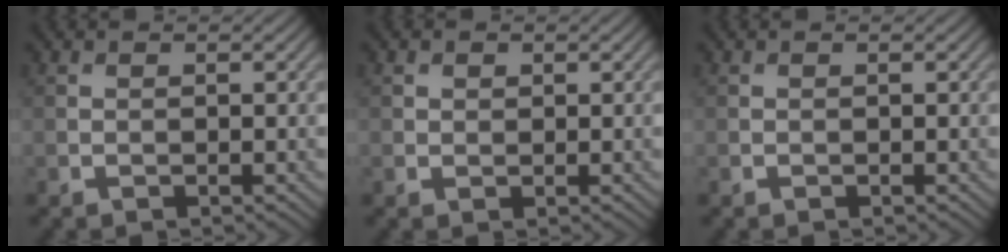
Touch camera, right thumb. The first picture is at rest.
{"total": 0.9, "force": [0.5, 0.7, 0.2], "torque": [-0.004, -0.001, 0.008]}
{"total": 0.0}